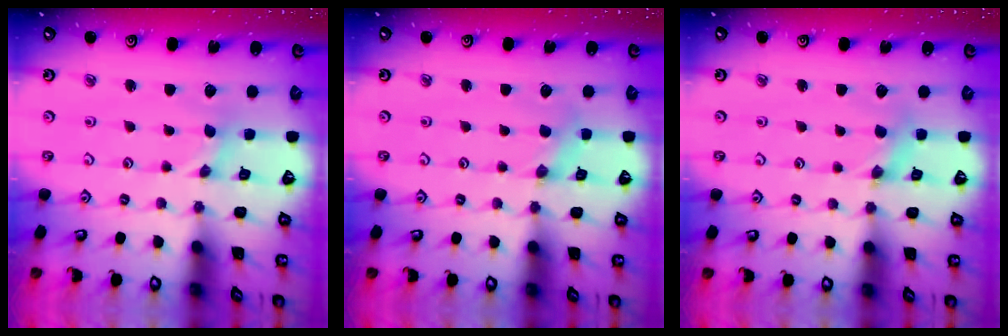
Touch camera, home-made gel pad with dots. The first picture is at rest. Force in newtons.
{"total": 1.9, "press": 1.9, "slide": 0.3}
{"total": 2.7, "press": 2.7, "slide": 0.2}